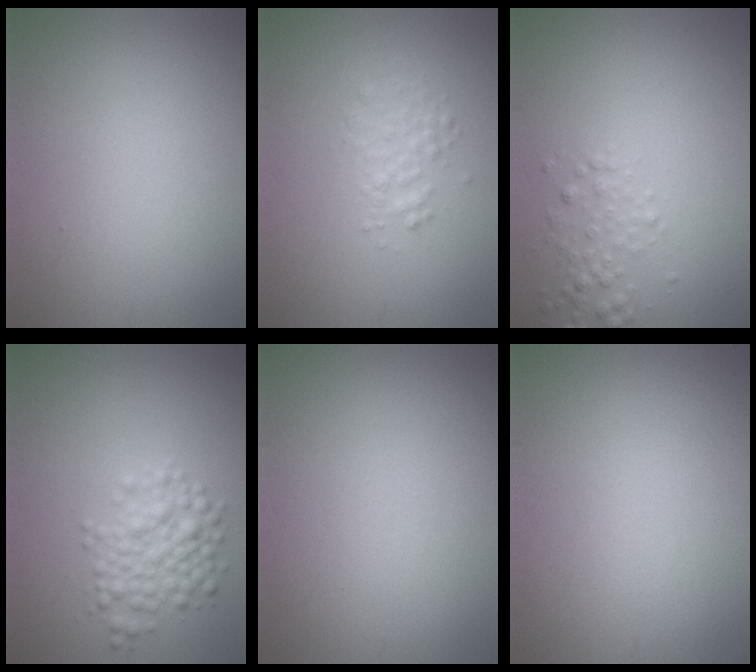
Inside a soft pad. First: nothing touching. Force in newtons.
{"total": 1.7, "press": 1.7, "slide": 0.1}
{"total": 1.8, "press": 1.8, "slide": 0.1}
{"total": 3.3, "press": 3.3, "slide": 0.2}
{"total": 0.0}
{"total": 0.0}